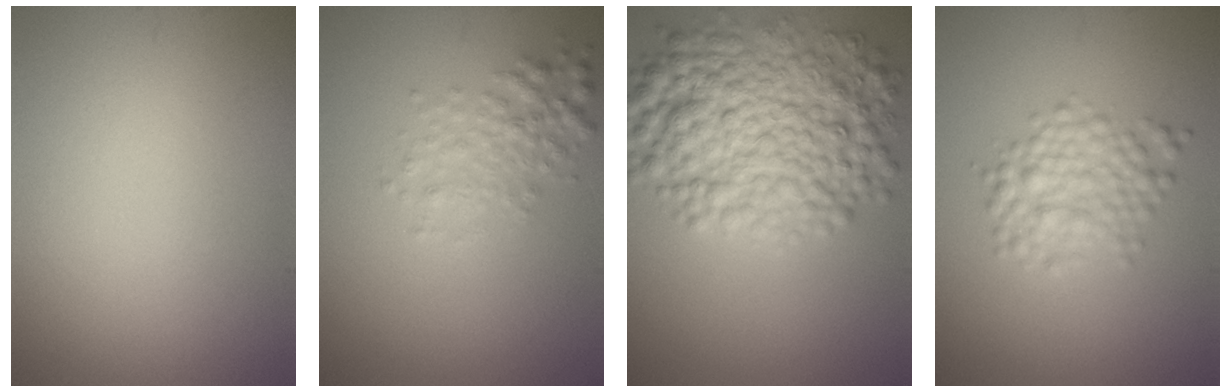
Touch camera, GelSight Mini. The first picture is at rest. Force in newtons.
{"total": 2.4, "press": 2.4, "slide": 0.1}
{"total": 9.0, "press": 9.0, "slide": 0.0}
{"total": 3.3, "press": 3.3, "slide": 0.1}